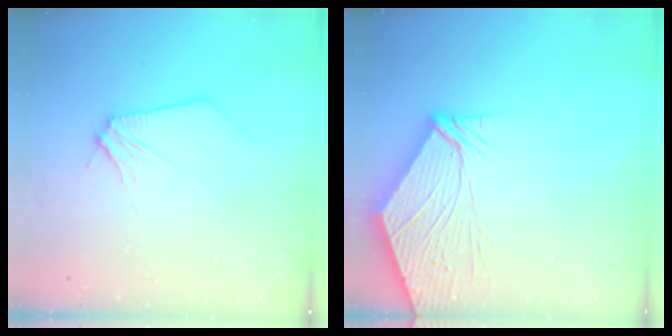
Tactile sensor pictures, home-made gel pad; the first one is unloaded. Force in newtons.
{"total": 11.5, "press": 11.4, "slide": 1.6}